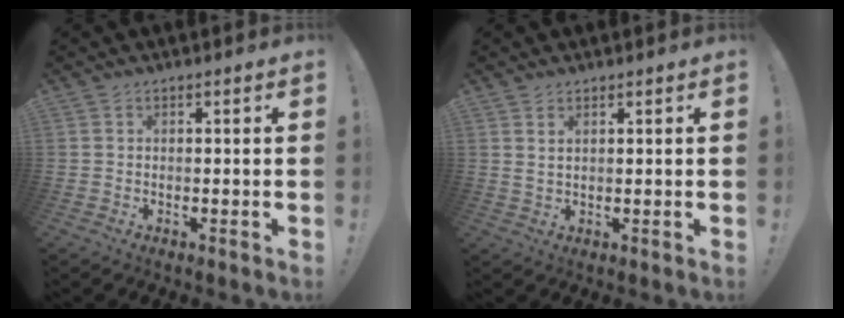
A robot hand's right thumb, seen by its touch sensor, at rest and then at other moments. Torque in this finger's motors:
{"motor_torque": [-0.10, 0.10, -0.05, 0.22, -0.02]}